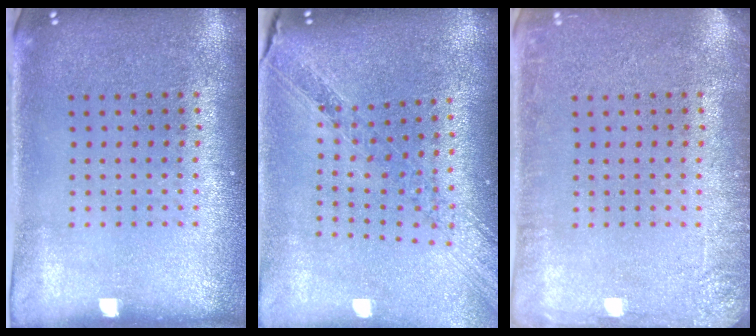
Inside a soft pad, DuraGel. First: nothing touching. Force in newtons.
{"total": 1.2, "press": 1.1, "slide": 0.3}
{"total": 2.1, "press": 2.1, "slide": 0.3}